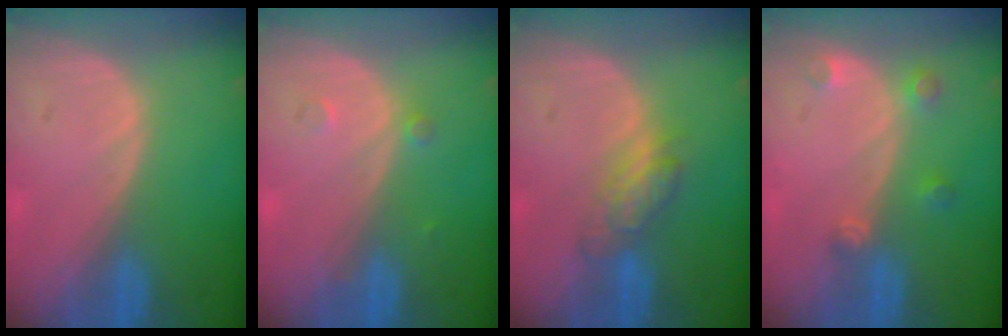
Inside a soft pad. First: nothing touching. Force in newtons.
{"total": 1.3, "press": 1.3, "slide": 0.1}
{"total": 5.0, "press": 4.6, "slide": 2.0}
{"total": 2.6, "press": 2.6, "slide": 0.2}